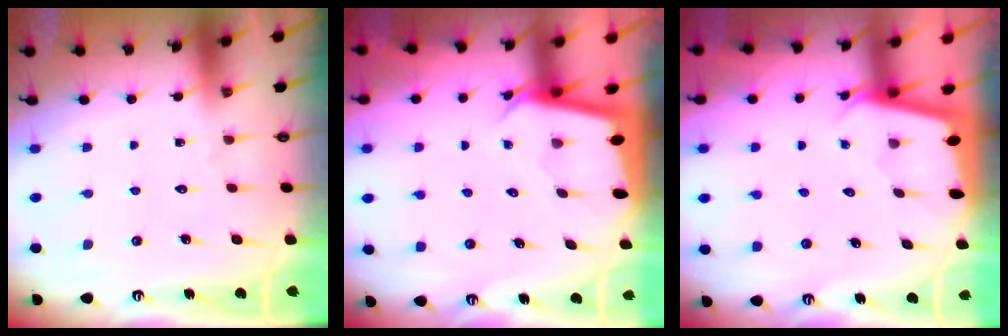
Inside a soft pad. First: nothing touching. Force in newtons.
{"total": 2.5, "press": 2.5, "slide": 0.0}
{"total": 1.9, "press": 1.9, "slide": 0.1}